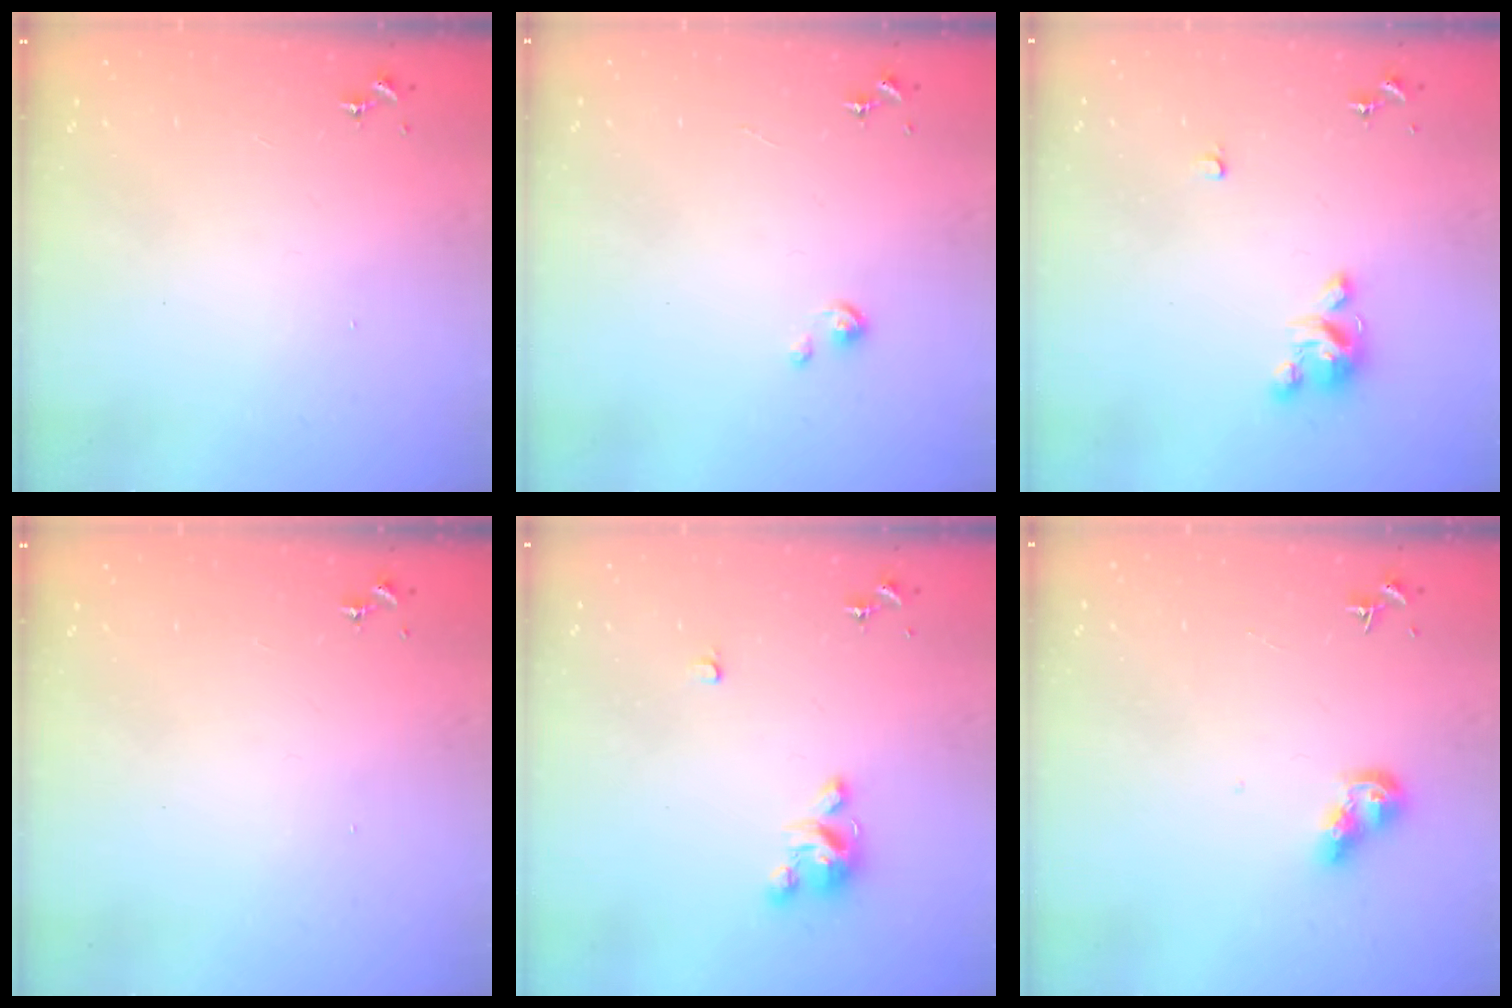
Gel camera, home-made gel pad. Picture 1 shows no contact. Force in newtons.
{"total": 1.4, "press": 1.4, "slide": 0.1}
{"total": 6.4, "press": 6.3, "slide": 0.6}
{"total": 0.0}
{"total": 6.4, "press": 6.3, "slide": 0.6}
{"total": 8.9, "press": 8.9, "slide": 0.8}